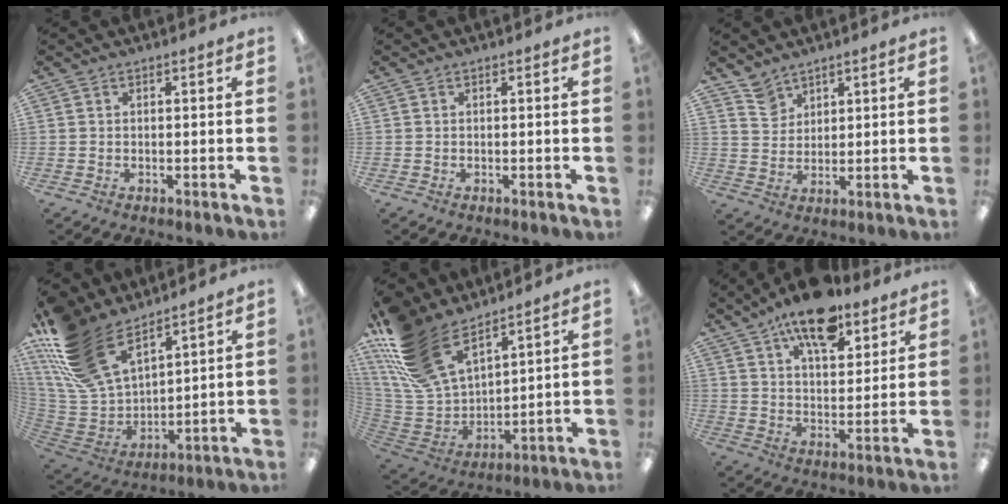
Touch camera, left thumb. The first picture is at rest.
{"total": 0.0}
{"total": 5.5, "force": [4.3, 3.3, 1.0], "torque": [-0.020, -0.018, 0.081]}
{"total": 20.7, "force": [14.1, 10.7, 10.8], "torque": [-0.260, -0.079, 0.263]}
{"total": 20.3, "force": [14.0, 10.3, 10.5], "torque": [-0.264, -0.076, 0.263]}
{"total": 14.1, "force": [9.9, 6.1, 8.0], "torque": [-0.122, -0.045, 0.170]}